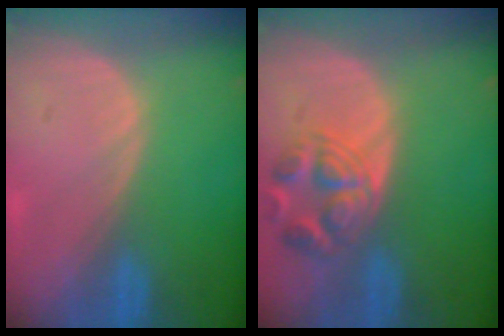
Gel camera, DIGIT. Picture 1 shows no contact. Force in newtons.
{"total": 6.2, "press": 6.1, "slide": 0.7}